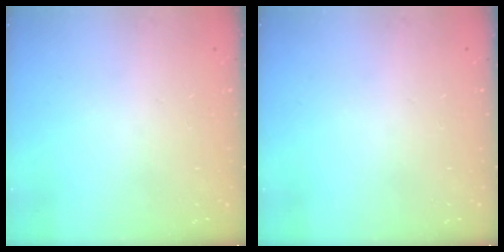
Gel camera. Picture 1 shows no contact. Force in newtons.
{"total": 0.0}